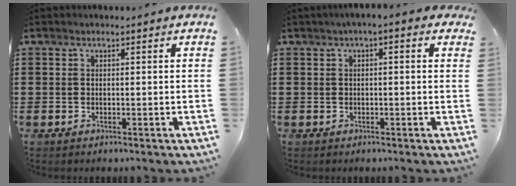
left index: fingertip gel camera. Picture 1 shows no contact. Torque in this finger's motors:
{"motor_torque": [2.14, 0.00, 0.02, -0.10]}